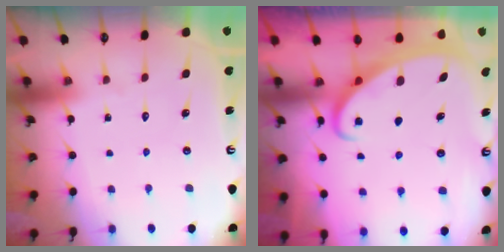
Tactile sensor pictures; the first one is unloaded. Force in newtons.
{"total": 2.5, "press": 2.5, "slide": 0.4}